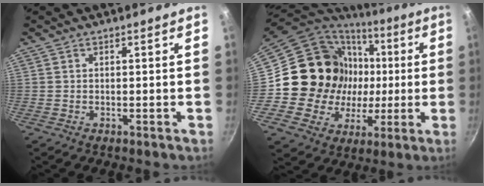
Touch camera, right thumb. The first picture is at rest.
{"total": 22.9, "force": [1.2, 20.7, 9.8], "torque": [-0.152, 0.021, 0.032]}